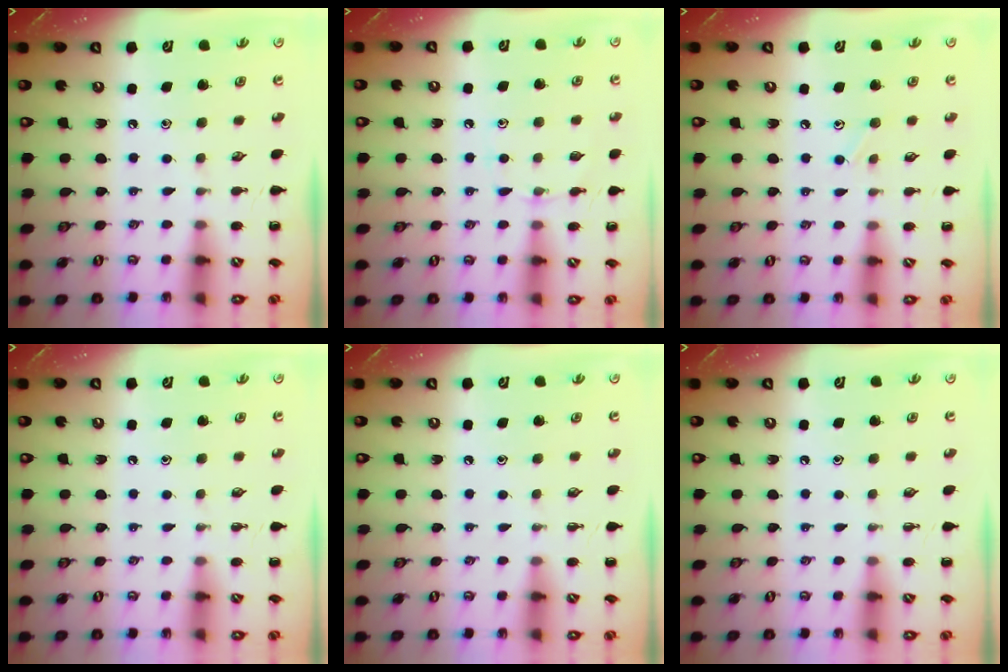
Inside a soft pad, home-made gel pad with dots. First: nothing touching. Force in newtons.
{"total": 6.9, "press": 6.6, "slide": 1.8}
{"total": 6.2, "press": 5.9, "slide": 2.0}
{"total": 0.0}
{"total": 0.0}
{"total": 0.0}